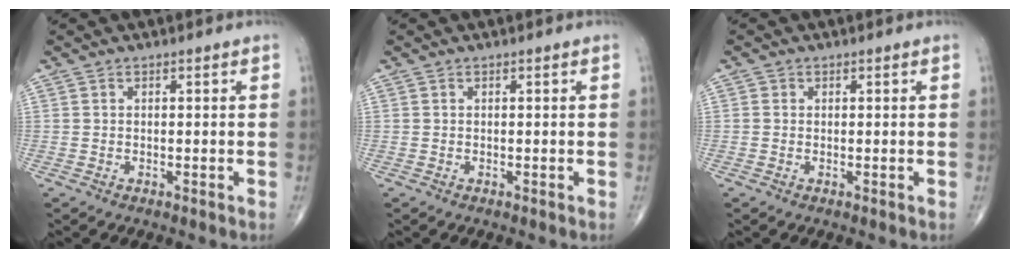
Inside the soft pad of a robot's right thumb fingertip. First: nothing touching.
{"total": 0.0}
{"total": 0.5, "force": [0.0, 0.5, 0.1], "torque": [0.001, 0.002, -0.002]}